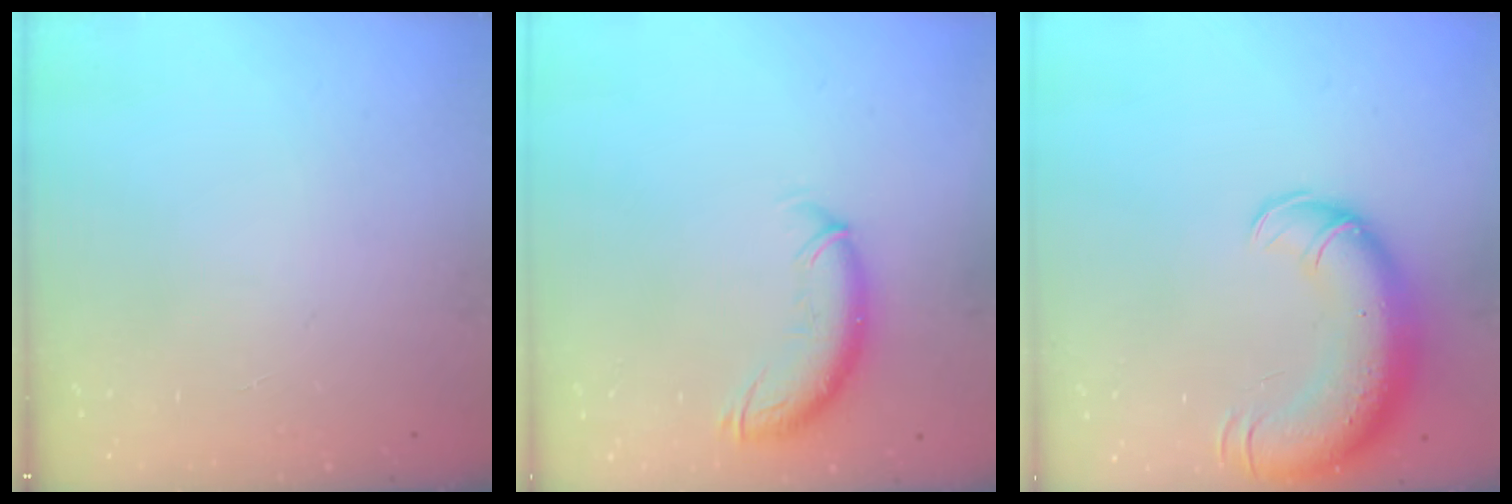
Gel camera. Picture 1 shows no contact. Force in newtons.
{"total": 10.6, "press": 10.6, "slide": 1.0}
{"total": 16.2, "press": 15.7, "slide": 3.9}